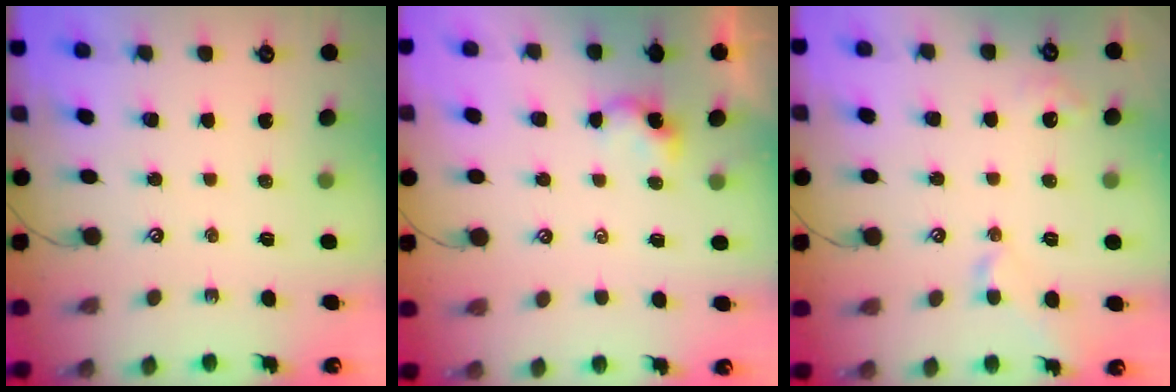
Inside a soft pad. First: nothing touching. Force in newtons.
{"total": 2.8, "press": 2.8, "slide": 0.0}
{"total": 1.2, "press": 1.2, "slide": 0.2}